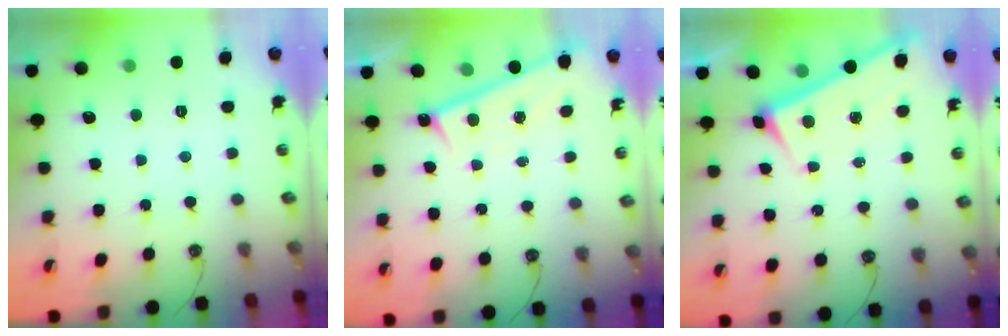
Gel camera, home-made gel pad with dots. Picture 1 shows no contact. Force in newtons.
{"total": 0.9, "press": 0.0, "slide": 0.9}
{"total": 3.2, "press": 3.2, "slide": 0.1}